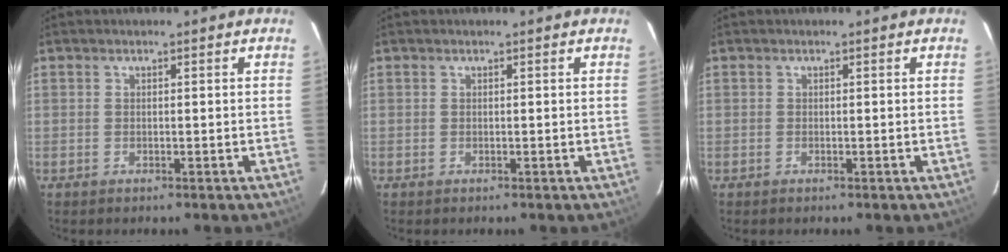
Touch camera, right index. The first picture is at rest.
{"total": 0.0}
{"total": 0.0}